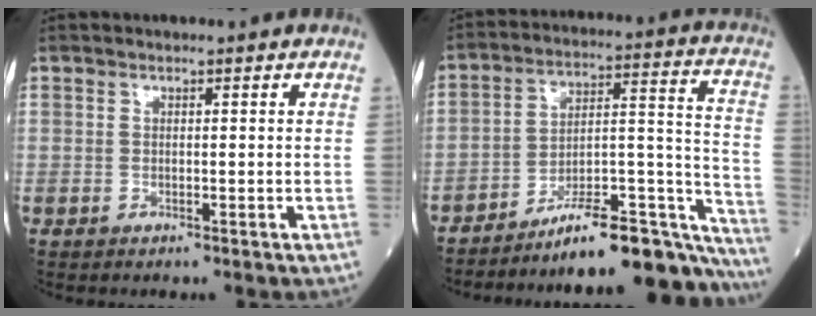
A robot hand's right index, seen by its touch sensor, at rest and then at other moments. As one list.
[{"total": 22.0, "force": [-19.9, 2.8, 9.1], "torque": [-0.064, 0.056, -0.288]}]